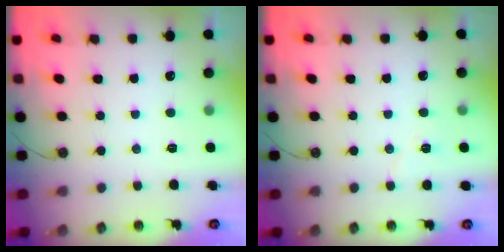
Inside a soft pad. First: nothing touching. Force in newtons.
{"total": 6.2, "press": 5.5, "slide": 2.9}